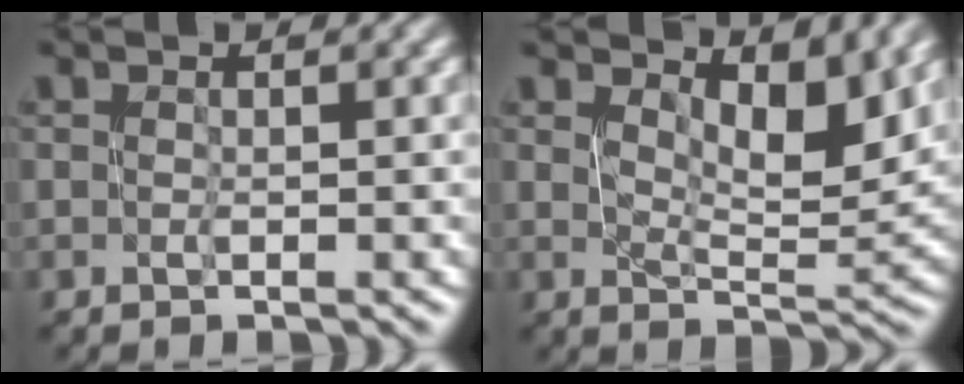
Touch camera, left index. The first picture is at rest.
{"total": 5.4, "force": [2.4, 2.3, 4.3], "torque": [-0.067, -0.011, 0.046]}